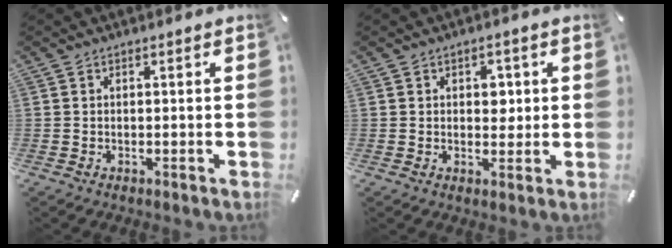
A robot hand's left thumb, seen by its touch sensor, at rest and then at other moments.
{"total": 3.7, "force": [0.7, 2.7, 2.3], "torque": [-0.018, -0.005, 0.002]}